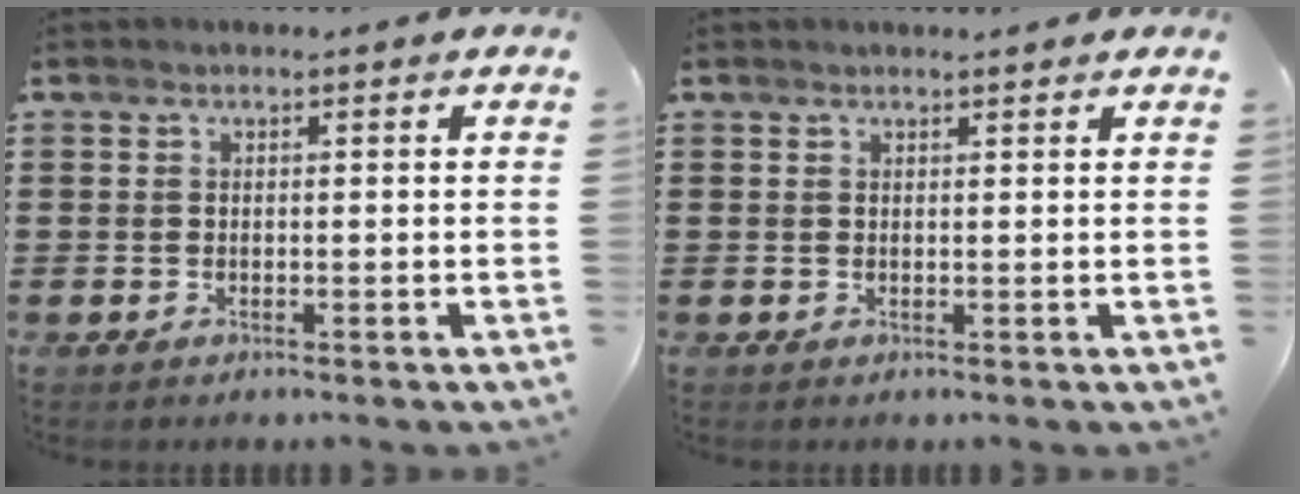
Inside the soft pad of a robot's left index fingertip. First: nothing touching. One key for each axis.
{"total": 0.7, "fx": 0.7, "fy": 0.0, "fz": 0.1, "tx": -0.004, "ty": -0.002, "tz": 0.013}